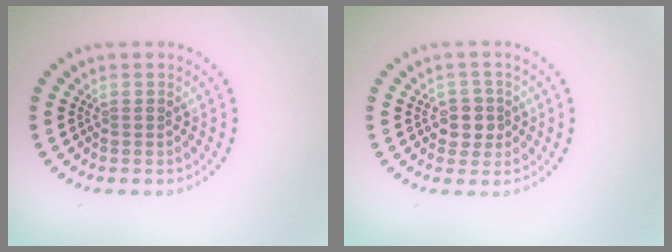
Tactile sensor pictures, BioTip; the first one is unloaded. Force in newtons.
{"total": 2.2, "press": 2.0, "slide": 0.8}